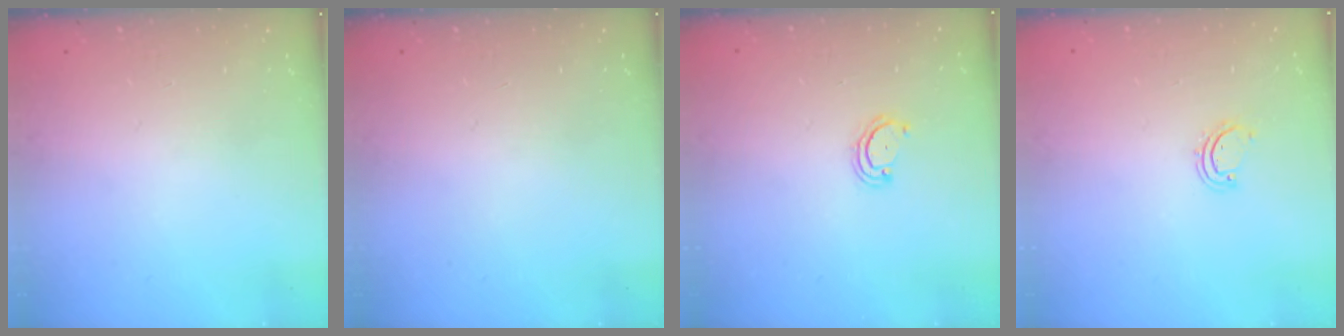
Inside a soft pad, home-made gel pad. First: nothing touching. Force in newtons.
{"total": 0.0}
{"total": 3.1, "press": 3.0, "slide": 0.4}
{"total": 2.5, "press": 2.5, "slide": 0.3}